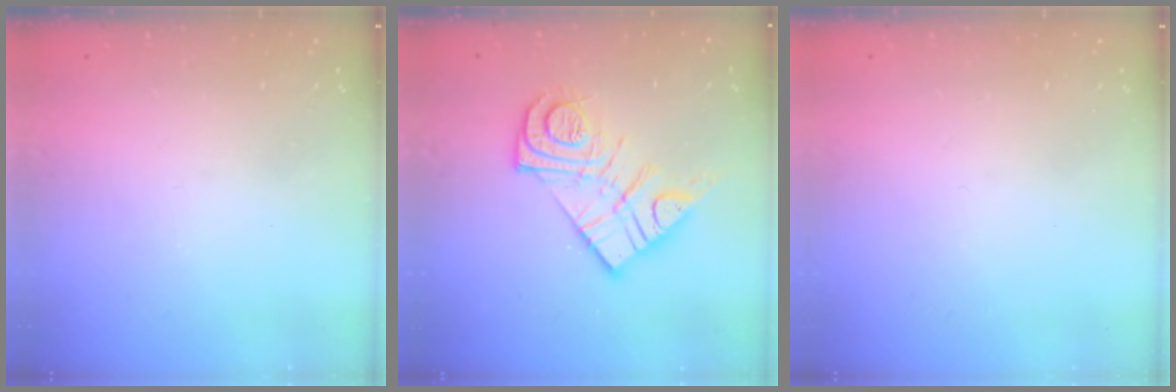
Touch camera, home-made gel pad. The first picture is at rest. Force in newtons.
{"total": 14.7, "press": 14.7, "slide": 1.3}
{"total": 1.6, "press": 1.6, "slide": 0.1}